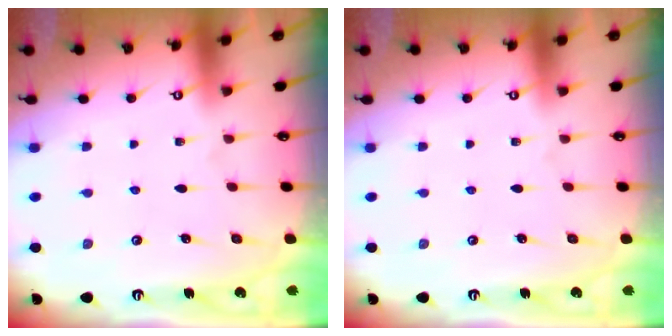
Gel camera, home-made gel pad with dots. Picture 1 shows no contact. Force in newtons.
{"total": 0.0}